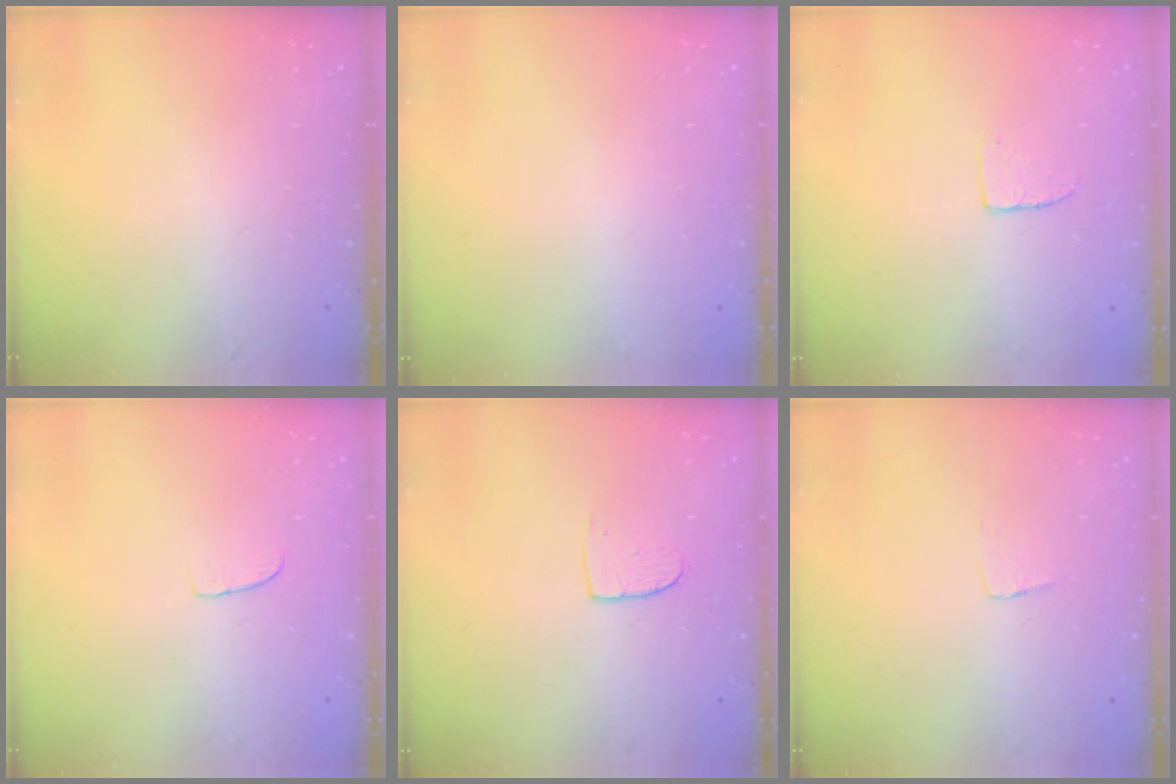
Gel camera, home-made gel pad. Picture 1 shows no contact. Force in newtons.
{"total": 0.0}
{"total": 4.3, "press": 4.3, "slide": 0.3}
{"total": 2.6, "press": 2.6, "slide": 0.2}
{"total": 4.1, "press": 4.1, "slide": 0.3}
{"total": 3.3, "press": 3.3, "slide": 0.2}